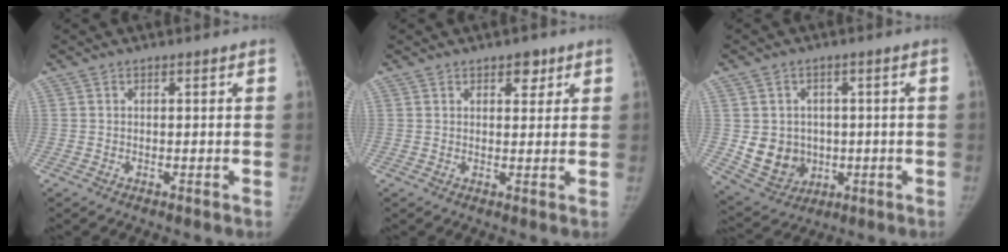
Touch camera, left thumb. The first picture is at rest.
{"total": 3.1, "force": [1.9, 1.8, 1.7], "torque": [-0.002, -0.008, 0.026]}
{"total": 9.1, "force": [-0.3, 8.1, 4.1], "torque": [-0.034, -0.003, 0.015]}